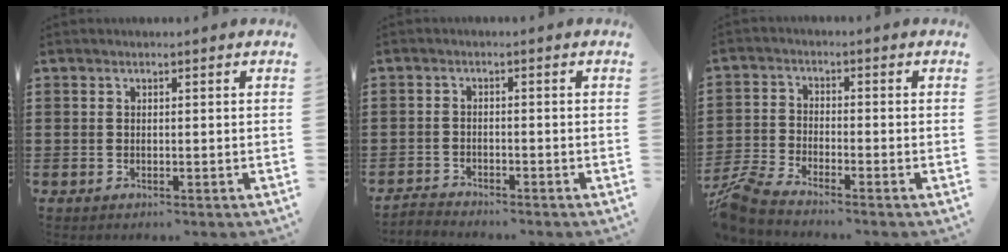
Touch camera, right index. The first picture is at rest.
{"total": 2.0, "force": [-2.0, 0.0, -0.1], "torque": [-0.007, -0.001, -0.041]}
{"total": 4.7, "force": [-4.4, -0.2, 1.4], "torque": [-0.059, -0.021, -0.096]}